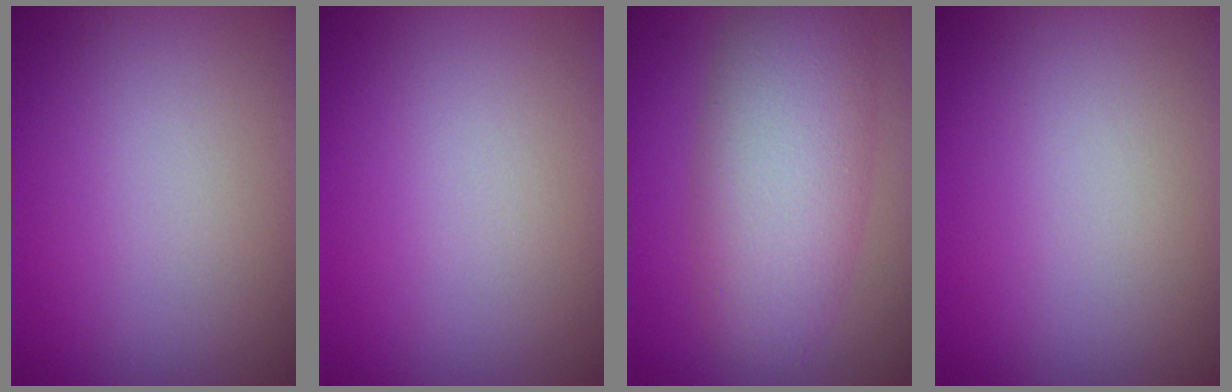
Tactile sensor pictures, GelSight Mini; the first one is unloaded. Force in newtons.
{"total": 0.0}
{"total": 7.6, "press": 7.6, "slide": 0.2}
{"total": 0.0}